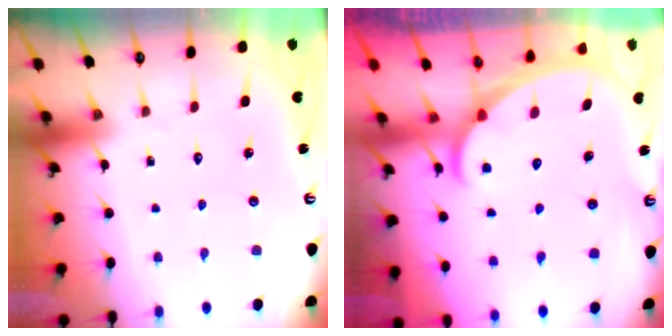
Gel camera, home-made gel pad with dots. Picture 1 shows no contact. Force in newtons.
{"total": 2.3, "press": 2.3, "slide": 0.1}